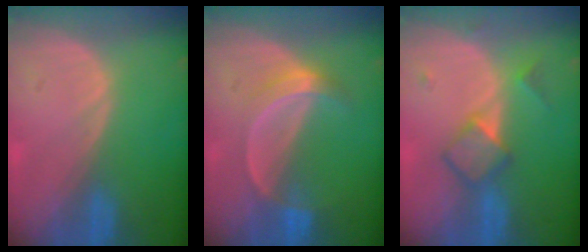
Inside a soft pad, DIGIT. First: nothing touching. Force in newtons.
{"total": 5.3, "press": 4.8, "slide": 2.3}
{"total": 4.8, "press": 4.6, "slide": 1.4}